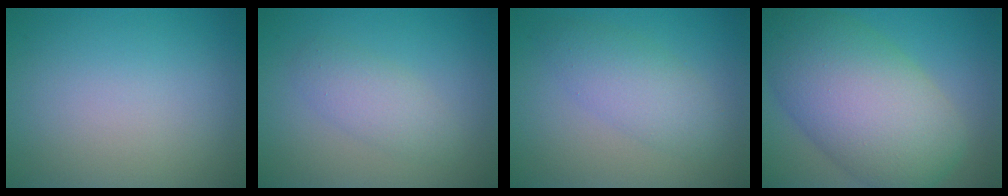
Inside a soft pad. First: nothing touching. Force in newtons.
{"total": 2.5, "press": 2.5, "slide": 0.1}
{"total": 3.6, "press": 3.6, "slide": 0.2}
{"total": 12.2, "press": 12.2, "slide": 0.5}